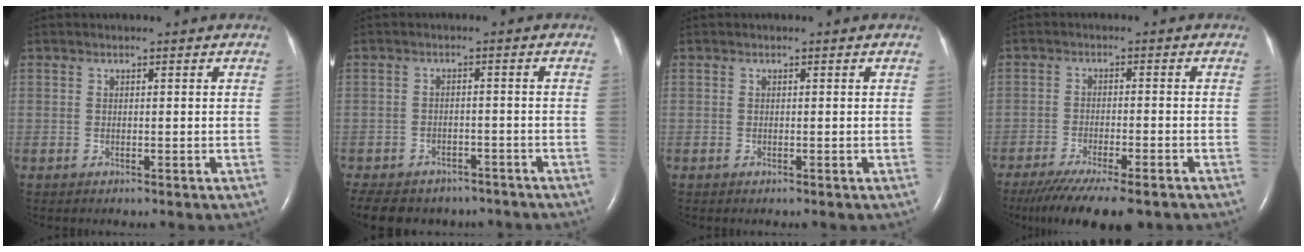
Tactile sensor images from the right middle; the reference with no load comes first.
{"total": 14.7, "force": [-11.8, 7.2, 4.9], "torque": [-0.122, -0.004, -0.143]}
{"total": 0.0}
{"total": 13.8, "force": [-11.0, 2.2, 8.1], "torque": [-0.132, -0.030, -0.165]}